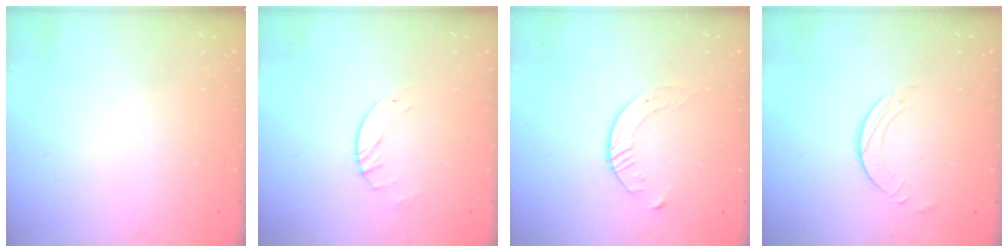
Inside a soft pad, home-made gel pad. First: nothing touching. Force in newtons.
{"total": 2.8, "press": 2.8, "slide": 0.4}
{"total": 4.2, "press": 4.2, "slide": 0.5}
{"total": 1.7, "press": 1.7, "slide": 0.2}